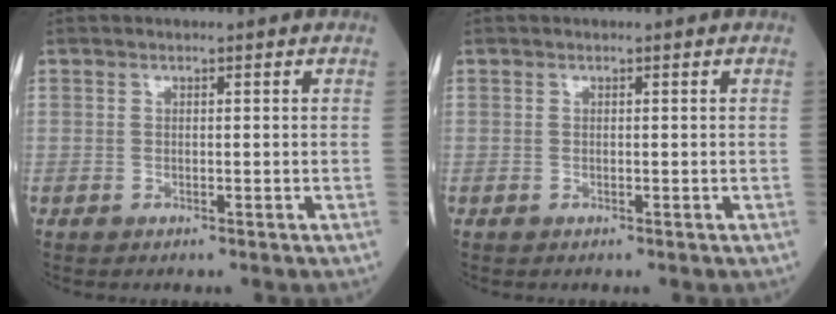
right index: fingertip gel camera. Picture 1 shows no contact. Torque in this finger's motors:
{"motor_torque": [0.04, 0.02, 0.00, 0.01]}